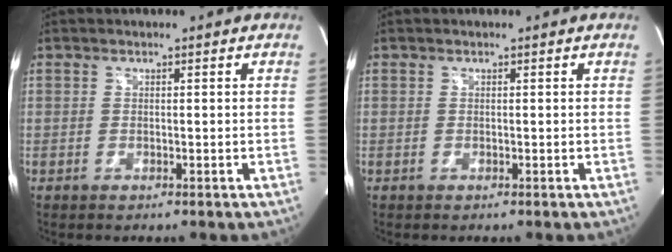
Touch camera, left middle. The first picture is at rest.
{"total": 0.0}